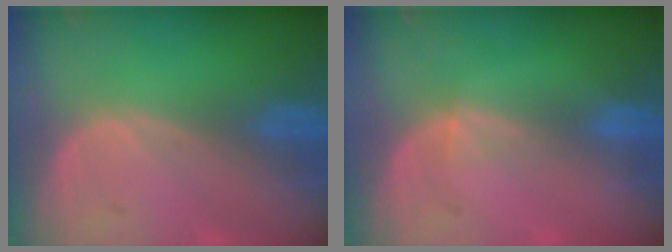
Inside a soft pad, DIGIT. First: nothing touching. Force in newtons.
{"total": 1.7, "press": 1.3, "slide": 1.1}